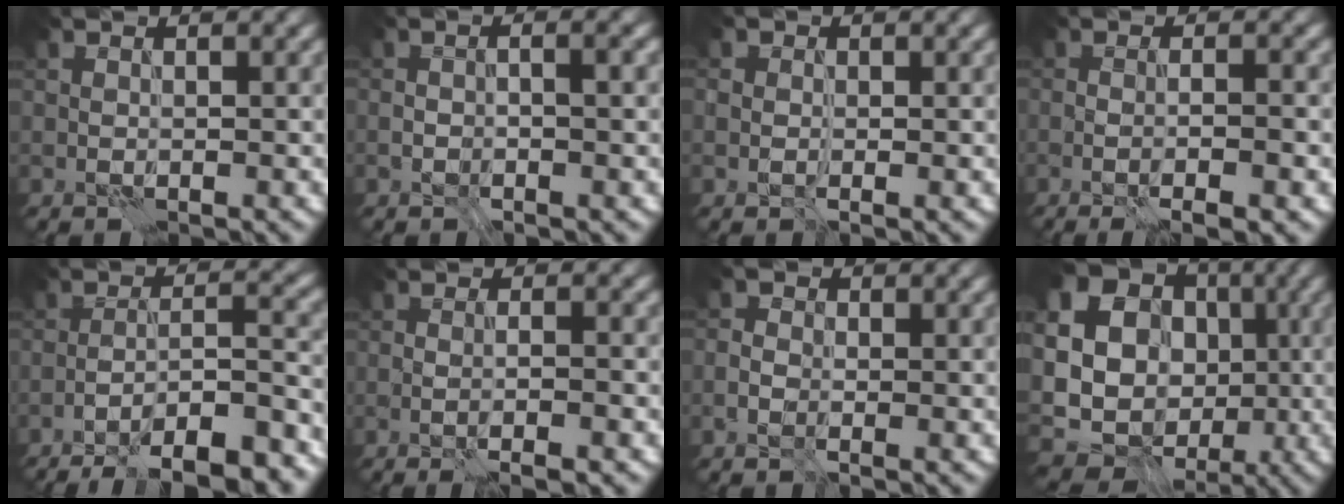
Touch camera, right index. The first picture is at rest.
{"total": 2.2, "force": [-0.6, 0.7, 2.0], "torque": [-0.034, 0.003, -0.013]}
{"total": 1.8, "force": [0.0, 1.6, 0.9], "torque": [-0.008, 0.001, -0.005]}
{"total": 4.2, "force": [-1.5, 1.0, 3.8], "torque": [-0.047, 0.002, -0.018]}
{"total": 13.2, "force": [-9.9, 3.1, 8.2], "torque": [-0.111, 0.006, -0.133]}
{"total": 3.5, "force": [-1.2, 0.8, 3.1], "torque": [-0.034, 0.004, -0.020]}
{"total": 2.0, "force": [-0.8, 1.4, 1.2], "torque": [-0.022, 0.002, -0.024]}
{"total": 21.8, "force": [1.2, 20.1, 8.4], "torque": [-0.190, 0.005, -0.013]}